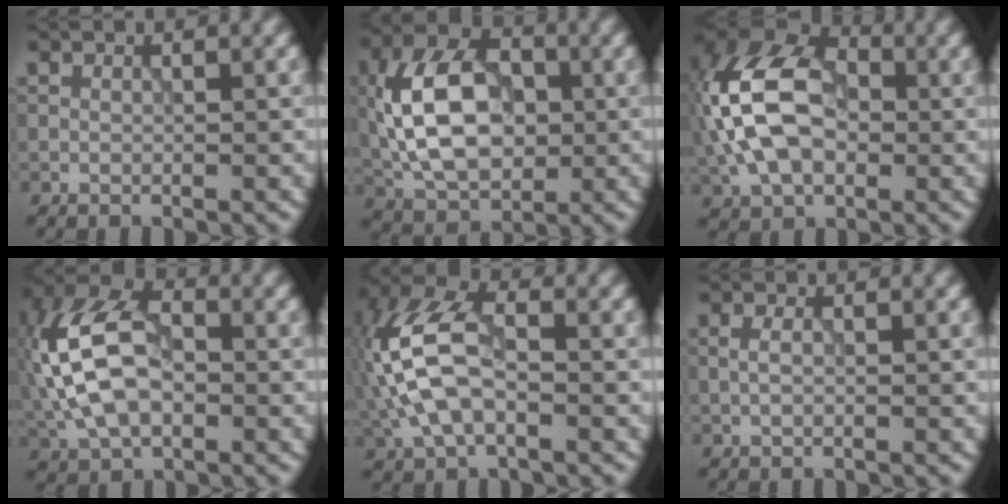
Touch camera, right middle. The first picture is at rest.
{"total": 10.2, "force": [0.1, 6.4, 8.0], "torque": [-0.155, 0.016, -0.010]}
{"total": 12.2, "force": [0.3, 7.8, 9.3], "torque": [-0.208, 0.026, -0.017]}
{"total": 11.2, "force": [-0.3, 6.8, 8.9], "torque": [-0.207, 0.025, -0.024]}
{"total": 8.7, "force": [-0.7, 4.9, 7.2], "torque": [-0.168, 0.023, -0.027]}
{"total": 1.1, "force": [0.1, 0.6, 0.9], "torque": [-0.024, 0.000, -0.001]}